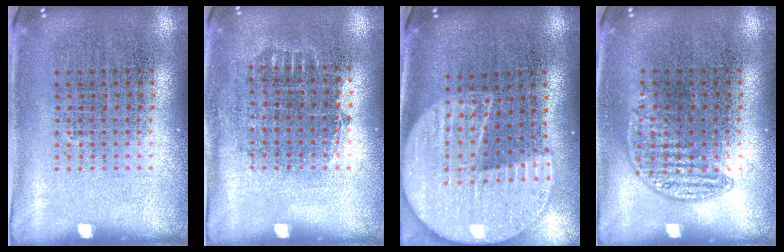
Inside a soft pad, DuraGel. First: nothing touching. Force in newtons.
{"total": 0.7, "press": 0.6, "slide": 0.3}
{"total": 2.3, "press": 2.0, "slide": 1.2}
{"total": 0.8, "press": 0.6, "slide": 0.5}